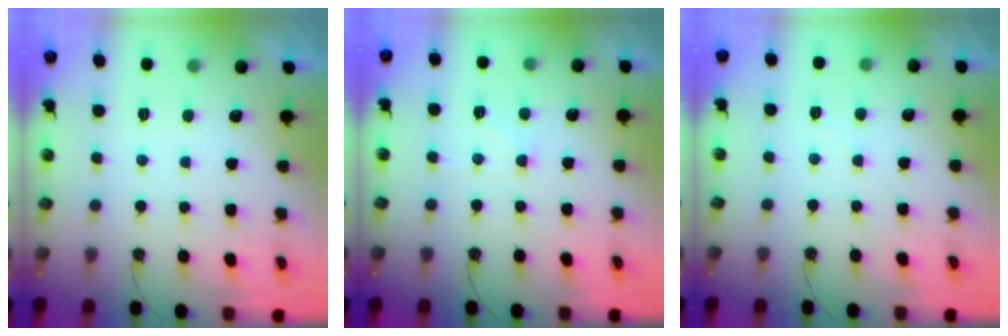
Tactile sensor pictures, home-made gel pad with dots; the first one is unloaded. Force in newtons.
{"total": 6.1, "press": 6.0, "slide": 0.7}
{"total": 2.2, "press": 2.2, "slide": 0.3}